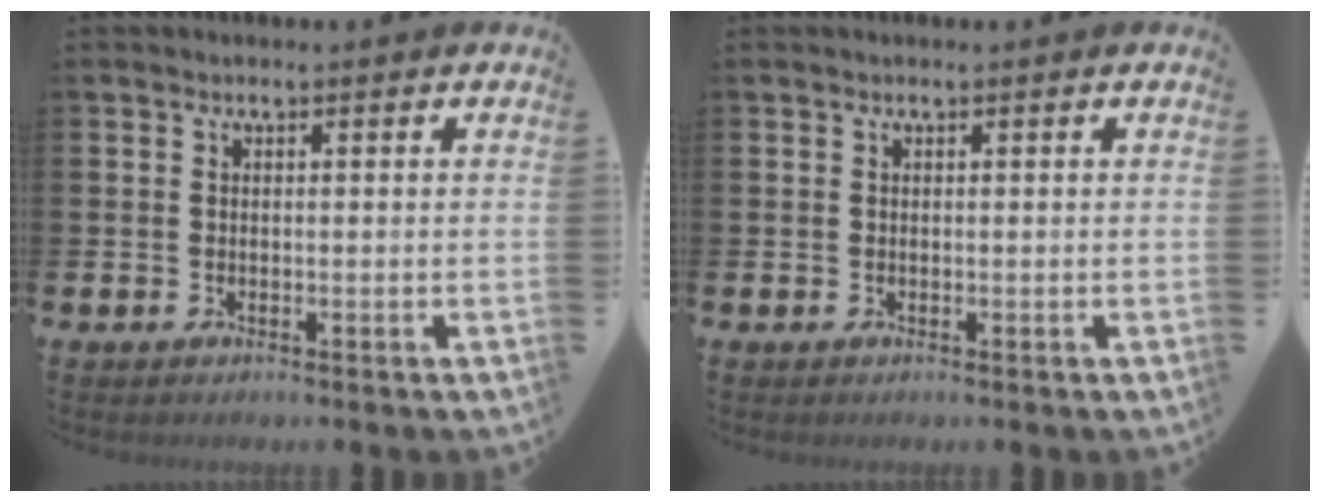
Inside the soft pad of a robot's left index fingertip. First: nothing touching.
{"total": 0.0}